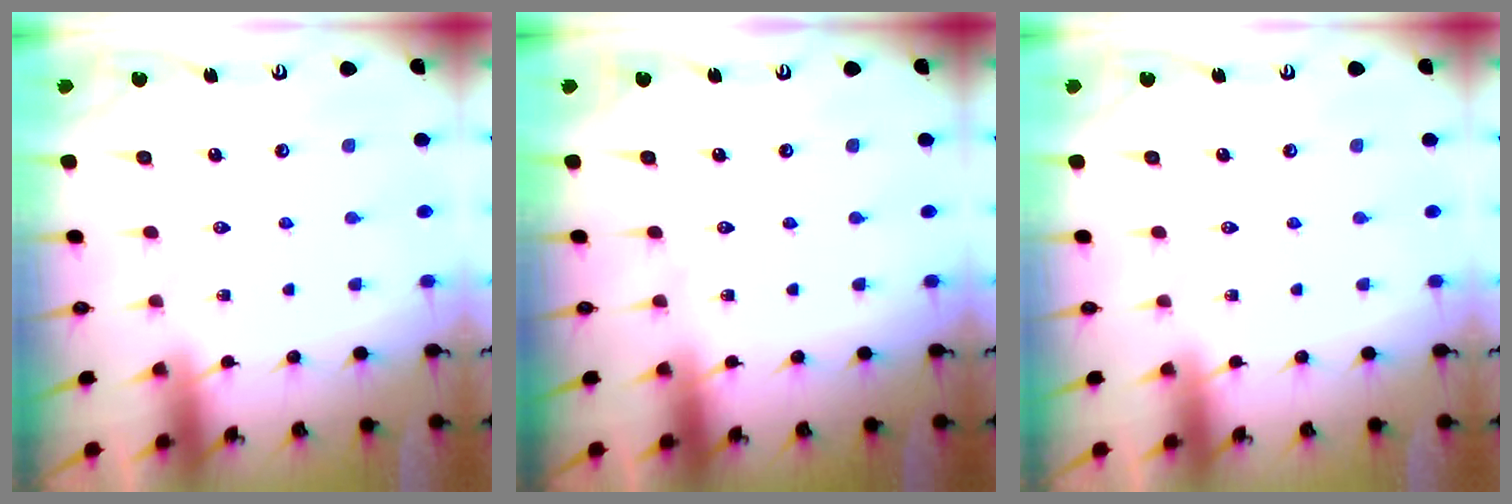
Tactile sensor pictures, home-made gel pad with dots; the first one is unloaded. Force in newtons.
{"total": 0.0}
{"total": 0.0}